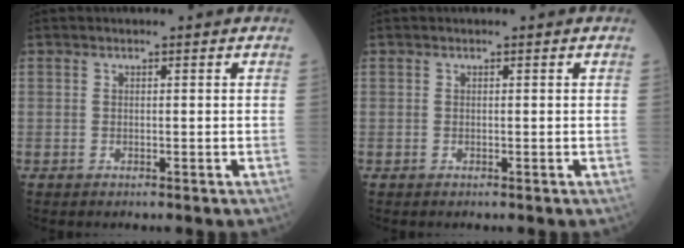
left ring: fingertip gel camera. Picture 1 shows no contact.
{"total": 0.0}